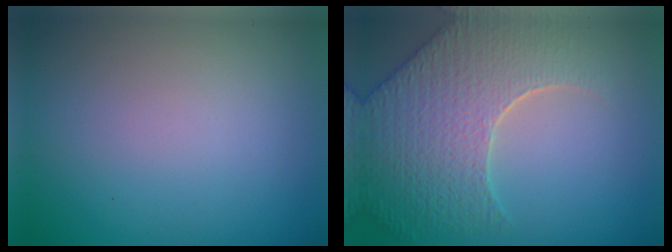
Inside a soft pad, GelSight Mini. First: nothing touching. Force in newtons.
{"total": 8.9, "press": 6.4, "slide": 6.2}